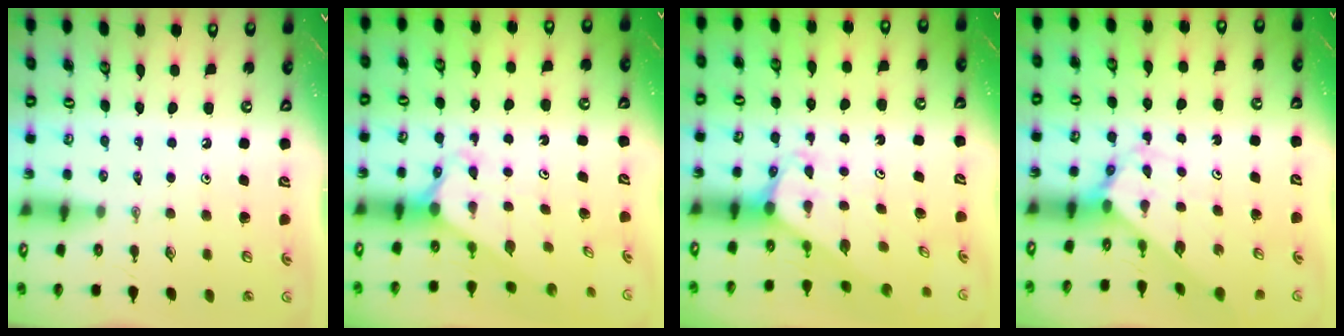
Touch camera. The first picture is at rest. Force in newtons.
{"total": 2.4, "press": 2.4, "slide": 0.2}
{"total": 2.0, "press": 2.0, "slide": 0.1}
{"total": 2.9, "press": 2.9, "slide": 0.3}